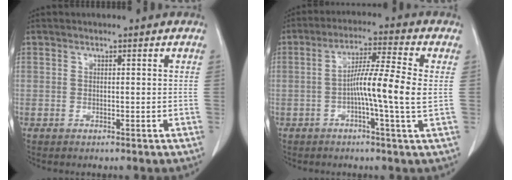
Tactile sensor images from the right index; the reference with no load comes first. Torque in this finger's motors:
{"motor_torque": [1.11, -0.16, 0.51, 0.16]}